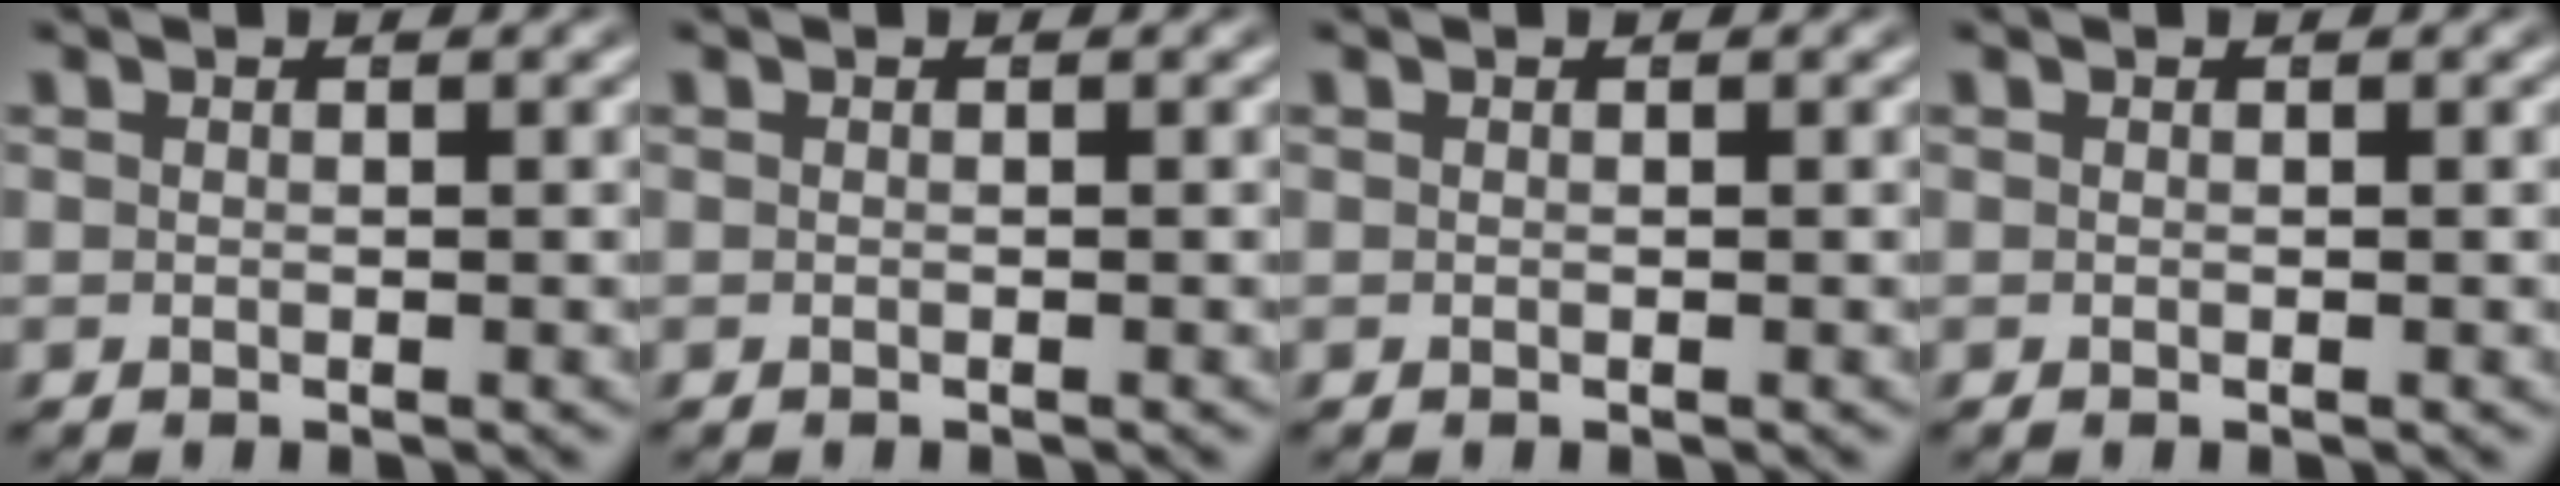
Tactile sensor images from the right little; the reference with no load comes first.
{"total": 0.0}
{"total": 0.0}
{"total": 0.0}